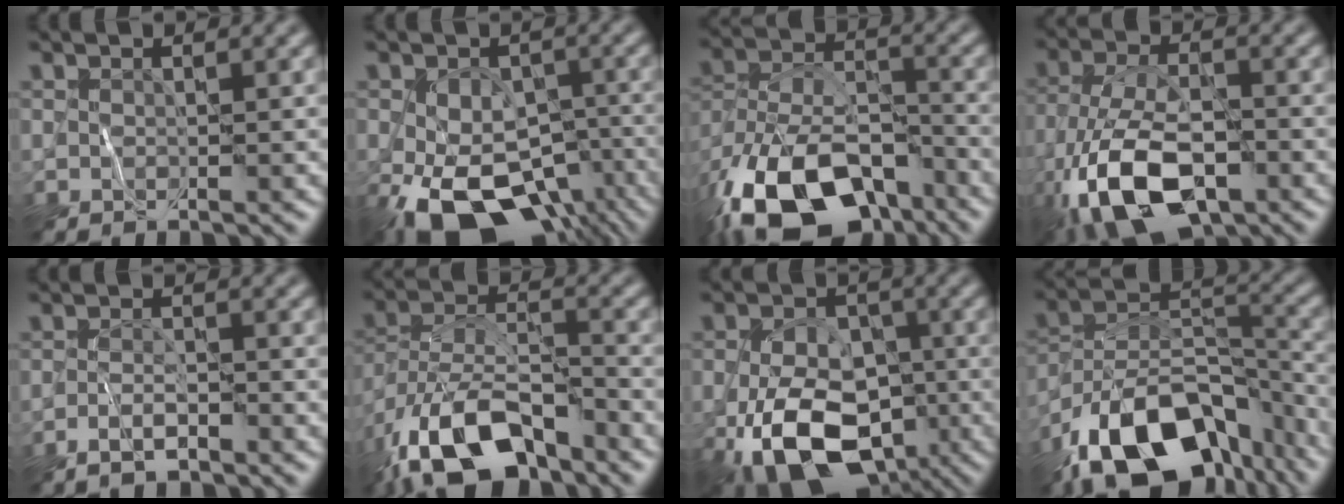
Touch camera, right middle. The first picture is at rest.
{"total": 14.8, "force": [-7.2, 8.8, 9.6], "torque": [-0.155, -0.035, -0.107]}
{"total": 16.1, "force": [-10.2, 8.3, 9.2], "torque": [-0.179, -0.020, -0.163]}
{"total": 12.1, "force": [-6.1, 5.5, 8.9], "torque": [-0.194, -0.018, -0.116]}
{"total": 2.0, "force": [-1.4, 0.3, 1.4], "torque": [-0.026, 0.006, -0.030]}
{"total": 12.4, "force": [-8.2, 5.1, 7.7], "torque": [-0.146, 0.003, -0.154]}
{"total": 15.3, "force": [-7.0, 9.4, 9.9], "torque": [-0.152, -0.022, -0.114]}
{"total": 15.3, "force": [-9.8, 7.7, 8.8], "torque": [-0.175, 0.002, -0.167]}